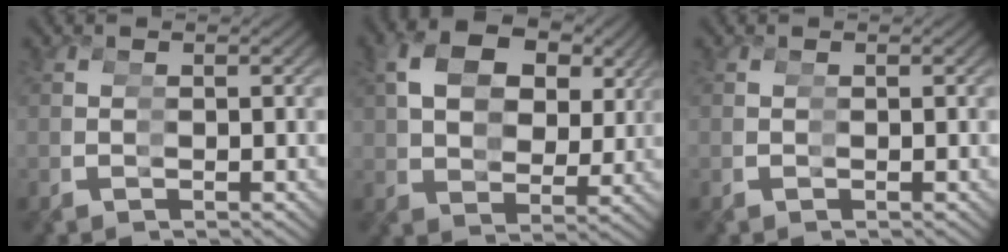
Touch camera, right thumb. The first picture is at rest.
{"total": 7.8, "force": [4.5, 5.0, 4.0], "torque": [-0.061, 0.029, 0.060]}
{"total": 0.0}